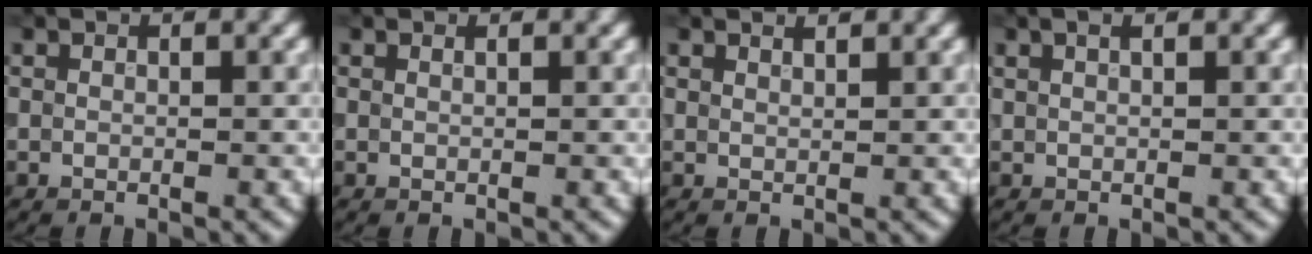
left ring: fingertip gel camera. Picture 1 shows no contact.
{"total": 0.6, "force": [0.4, 0.2, 0.3], "torque": [-0.002, -0.002, 0.003]}
{"total": 1.3, "force": [1.2, 0.2, 0.4], "torque": [-0.005, 0.002, 0.012]}
{"total": 2.2, "force": [1.3, 0.9, 1.4], "torque": [-0.012, 0.005, 0.001]}